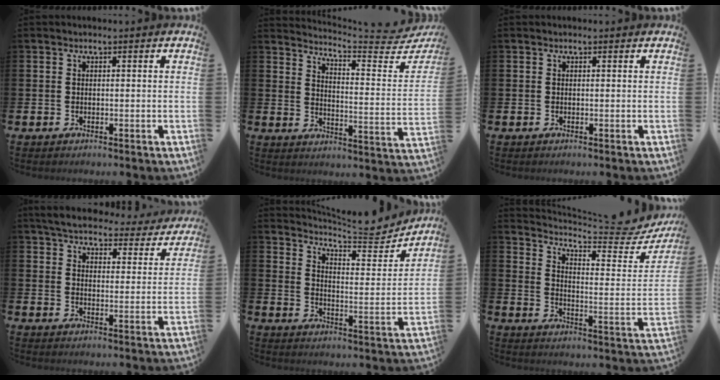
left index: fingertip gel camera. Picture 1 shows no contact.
{"total": 4.6, "force": [4.0, -0.1, 2.1], "torque": [-0.046, -0.047, 0.058]}
{"total": 0.0}
{"total": 5.0, "force": [4.7, 1.1, 1.2], "torque": [-0.043, -0.034, 0.076]}
{"total": 6.2, "force": [6.1, 0.5, 1.1], "torque": [-0.035, -0.054, 0.102]}
{"total": 5.5, "force": [5.0, 0.6, 2.3], "torque": [-0.056, -0.049, 0.076]}